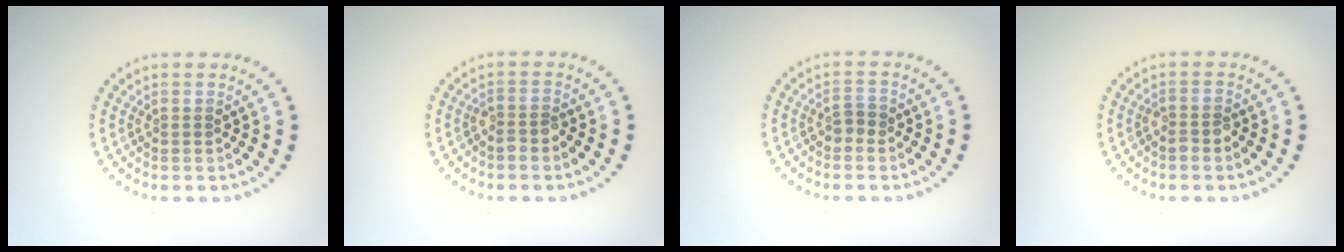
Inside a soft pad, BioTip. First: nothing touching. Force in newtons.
{"total": 1.4, "press": 1.3, "slide": 0.7}
{"total": 1.2, "press": 1.1, "slide": 0.4}
{"total": 1.3, "press": 1.2, "slide": 0.6}